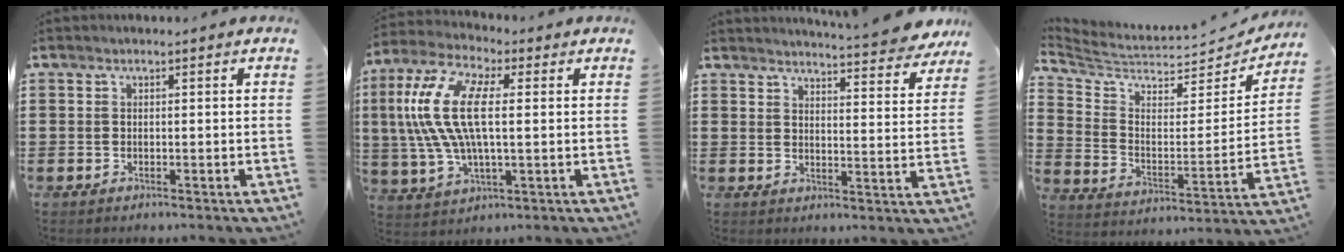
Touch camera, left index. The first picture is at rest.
{"total": 13.7, "force": [2.4, 5.7, 12.2], "torque": [-0.281, -0.004, 0.036]}
{"total": 5.1, "force": [4.9, -0.5, 1.4], "torque": [-0.030, -0.035, 0.082]}
{"total": 5.1, "force": [4.5, 1.7, 1.8], "torque": [-0.065, -0.041, 0.075]}